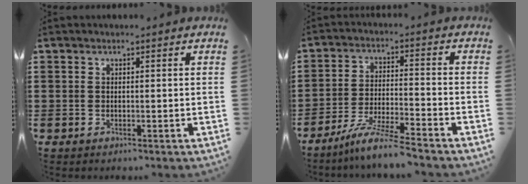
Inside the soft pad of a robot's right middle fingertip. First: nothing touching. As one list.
[{"total": 6.9, "force": [-6.1, -0.5, 3.3], "torque": [-0.069, -0.016, -0.118]}]